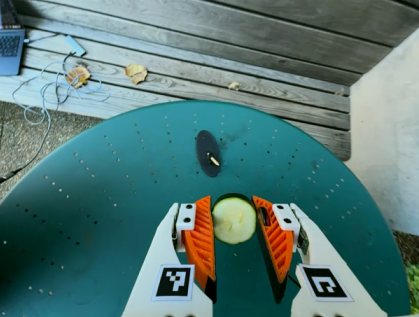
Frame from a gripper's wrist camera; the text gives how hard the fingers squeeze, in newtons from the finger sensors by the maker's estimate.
{"total": 11.7, "left": 11.7, "right": 11.7}